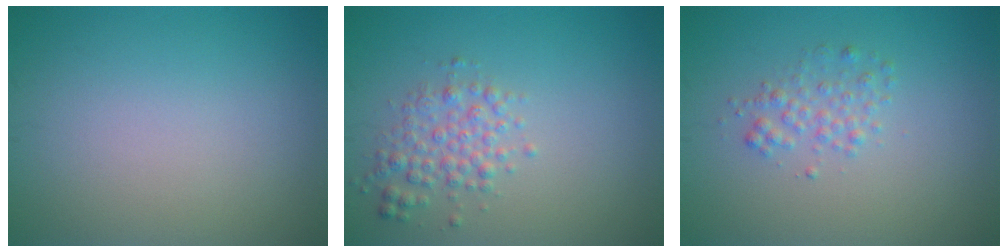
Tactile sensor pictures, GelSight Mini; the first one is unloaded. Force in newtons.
{"total": 2.5, "press": 2.5, "slide": 0.0}
{"total": 1.7, "press": 1.7, "slide": 0.0}